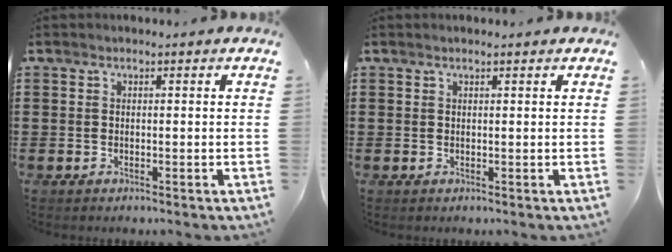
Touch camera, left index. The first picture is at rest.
{"total": 0.6, "force": [0.4, 0.0, 0.5], "torque": [-0.009, 0.000, 0.009]}